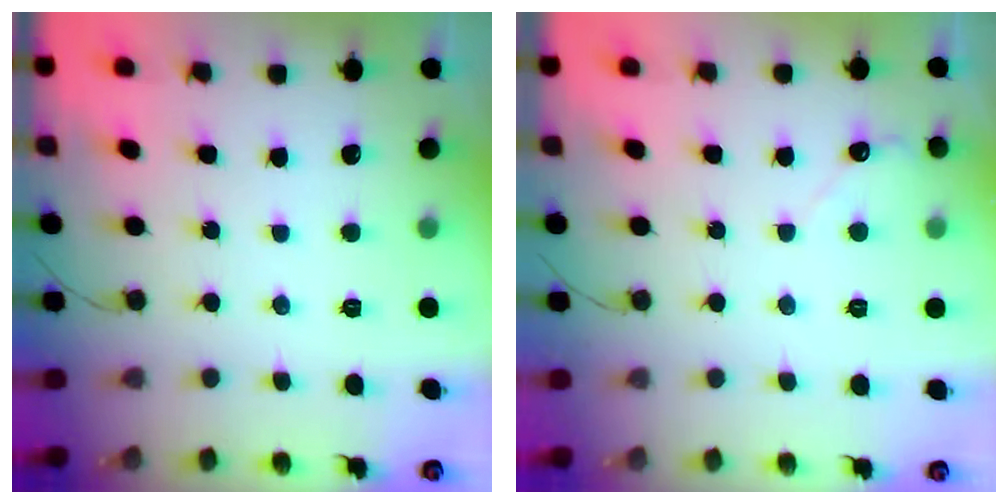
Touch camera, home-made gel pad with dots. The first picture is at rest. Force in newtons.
{"total": 2.7, "press": 2.7, "slide": 0.2}